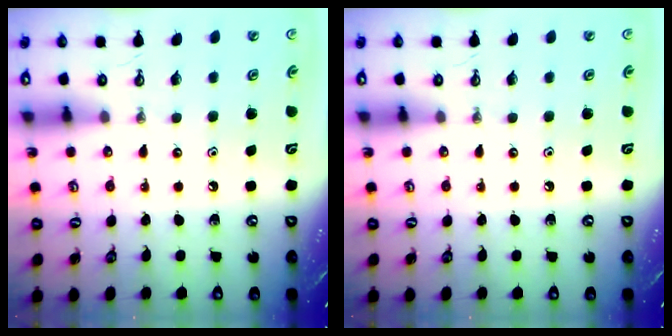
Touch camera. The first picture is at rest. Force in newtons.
{"total": 0.0}